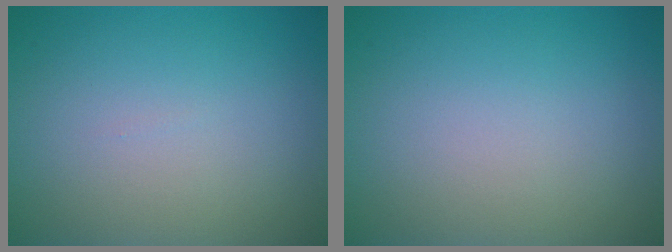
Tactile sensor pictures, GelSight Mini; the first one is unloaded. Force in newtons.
{"total": 0.0}